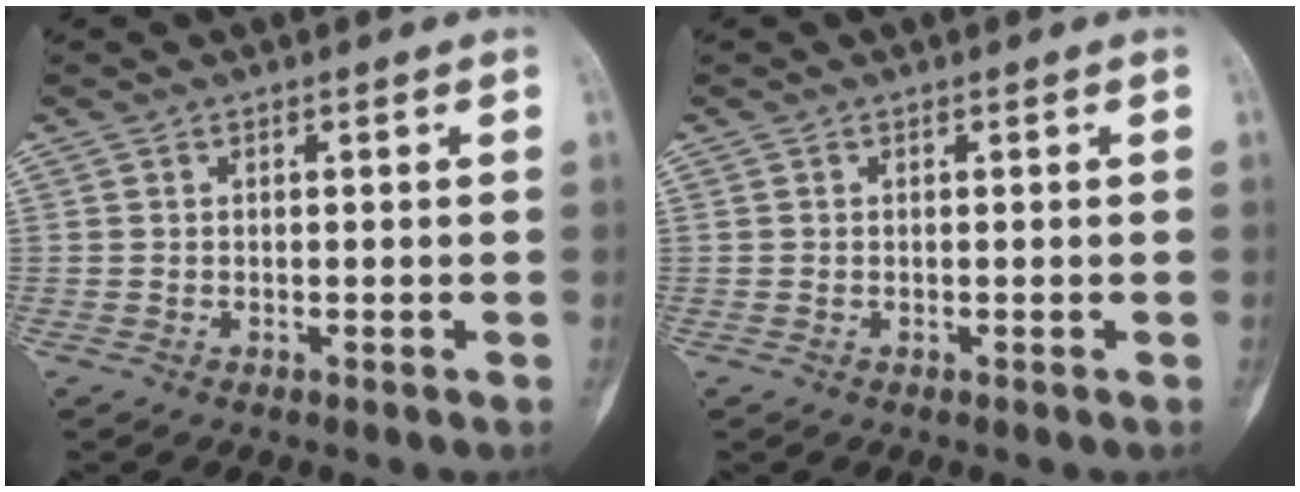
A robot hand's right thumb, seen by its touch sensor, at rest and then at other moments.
{"total": 0.0}